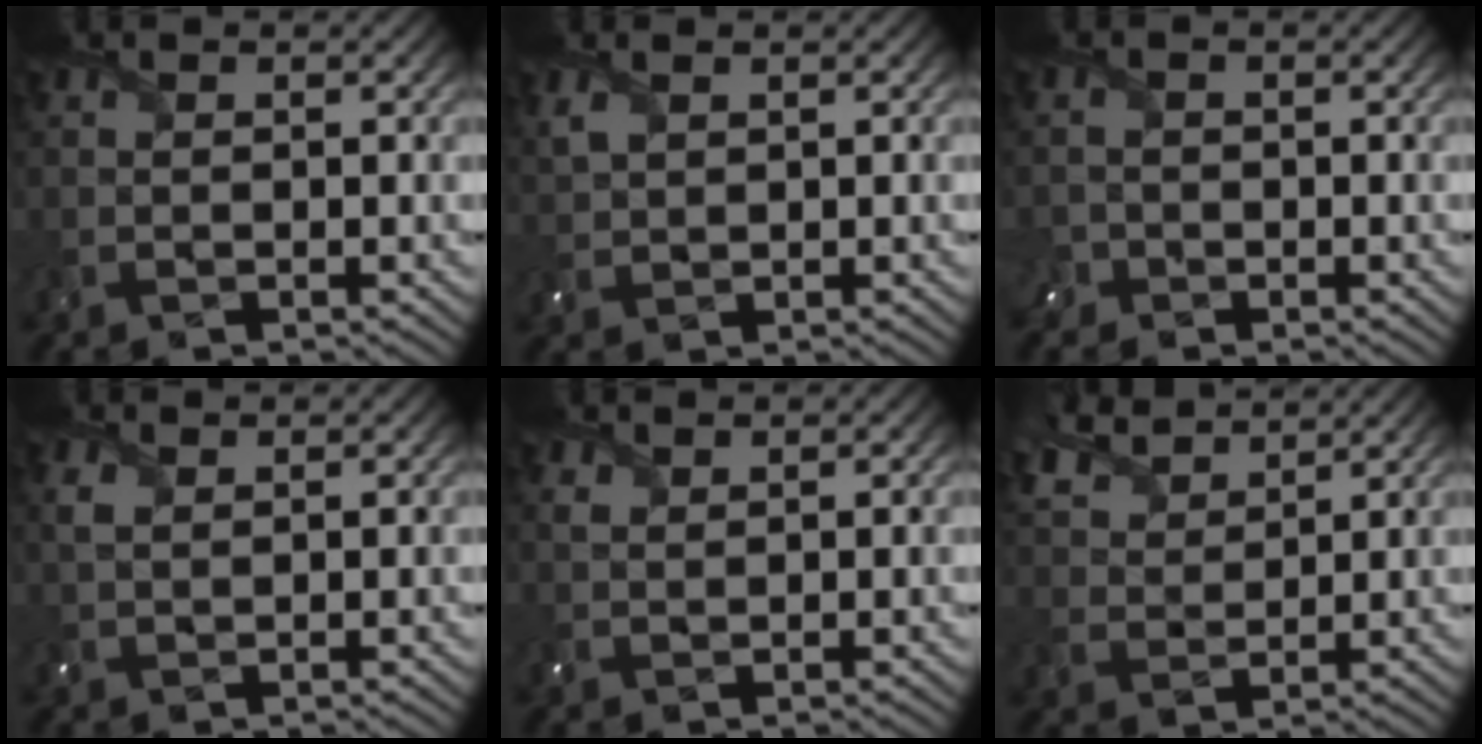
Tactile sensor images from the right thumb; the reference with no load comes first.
{"total": 2.3, "force": [1.3, 1.2, 1.5], "torque": [-0.048, 0.002, 0.032]}
{"total": 2.1, "force": [-1.5, 1.5, 0.4], "torque": [-0.016, -0.008, -0.039]}
{"total": 2.0, "force": [1.1, 1.1, 1.2], "torque": [-0.040, 0.002, 0.023]}
{"total": 1.3, "force": [1.0, 0.6, 0.6], "torque": [-0.021, 0.000, 0.024]}
{"total": 6.6, "force": [5.5, 2.6, 2.7], "torque": [-0.077, 0.019, 0.111]}